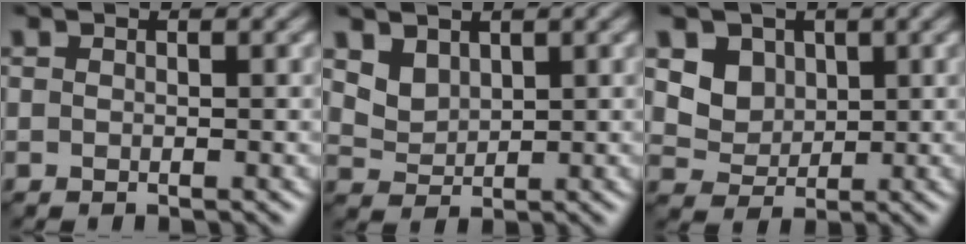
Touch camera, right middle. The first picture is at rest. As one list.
[{"total": 2.3, "force": [1.6, 1.4, 0.9], "torque": [-0.027, -0.012, 0.040]}, {"total": 4.0, "force": [1.7, 3.2, 1.6], "torque": [-0.052, -0.016, 0.049]}]